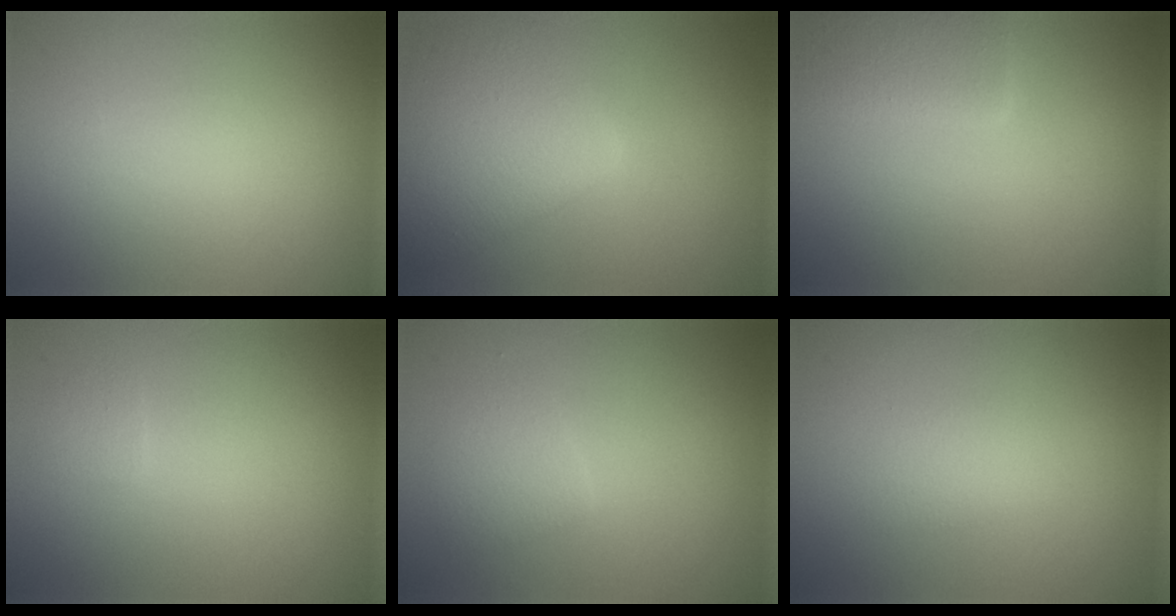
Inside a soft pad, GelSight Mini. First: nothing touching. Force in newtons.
{"total": 5.7, "press": 5.7, "slide": 0.2}
{"total": 3.2, "press": 3.2, "slide": 0.0}
{"total": 0.8, "press": 0.8, "slide": 0.1}
{"total": 1.8, "press": 1.8, "slide": 0.1}
{"total": 1.1, "press": 1.1, "slide": 0.1}